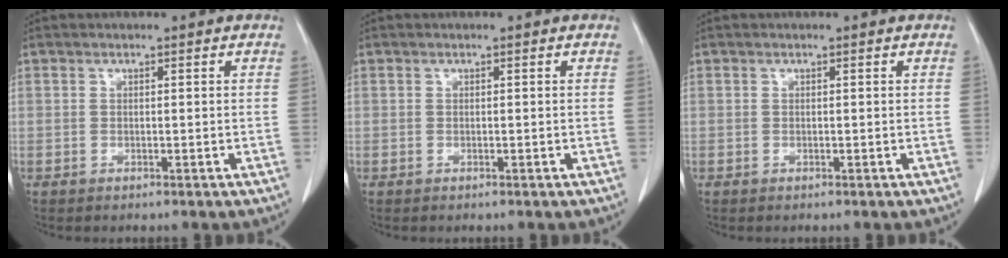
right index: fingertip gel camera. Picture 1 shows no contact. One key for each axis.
{"total": 0.0}
{"total": 0.0}